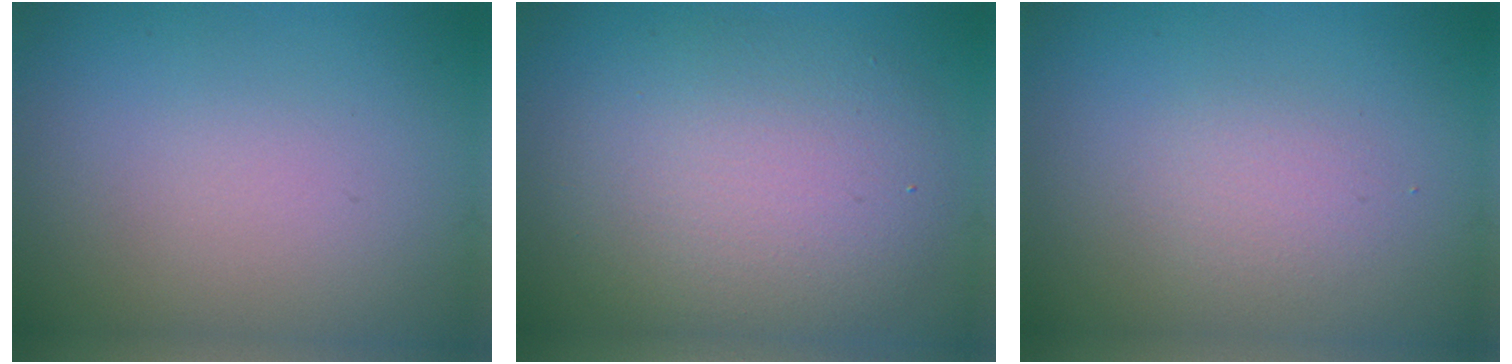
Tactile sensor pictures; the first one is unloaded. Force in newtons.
{"total": 6.9, "press": 6.9, "slide": 0.6}
{"total": 1.4, "press": 1.4, "slide": 0.0}